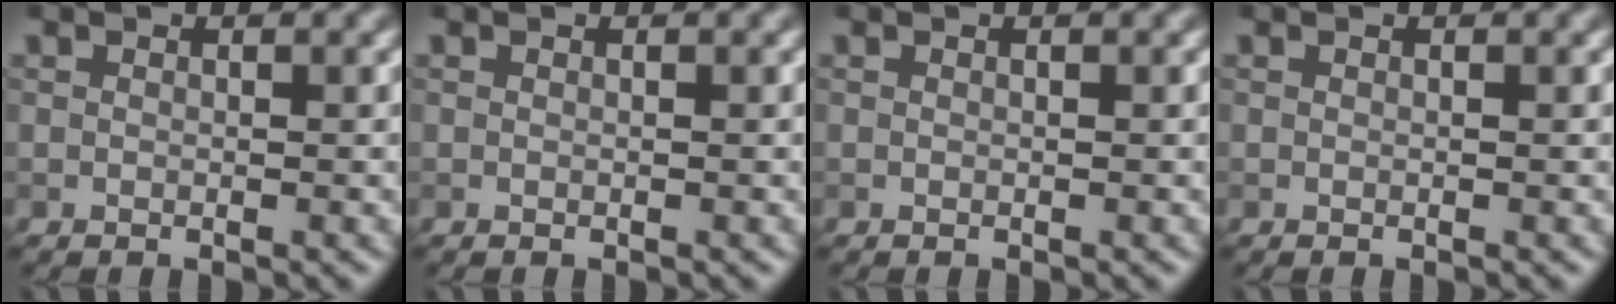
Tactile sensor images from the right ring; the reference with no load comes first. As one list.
[{"total": 0.0}, {"total": 0.0}, {"total": 0.0}]